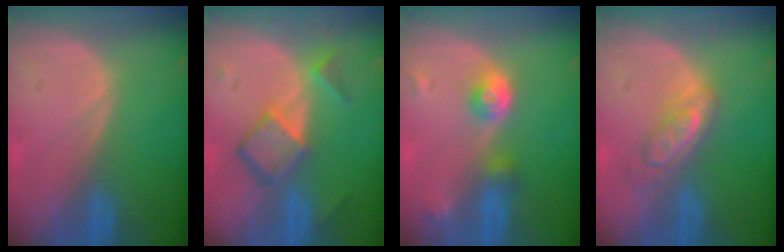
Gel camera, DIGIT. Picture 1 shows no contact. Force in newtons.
{"total": 6.9, "press": 5.9, "slide": 3.6}
{"total": 4.3, "press": 4.3, "slide": 0.3}
{"total": 5.3, "press": 4.6, "slide": 2.7}